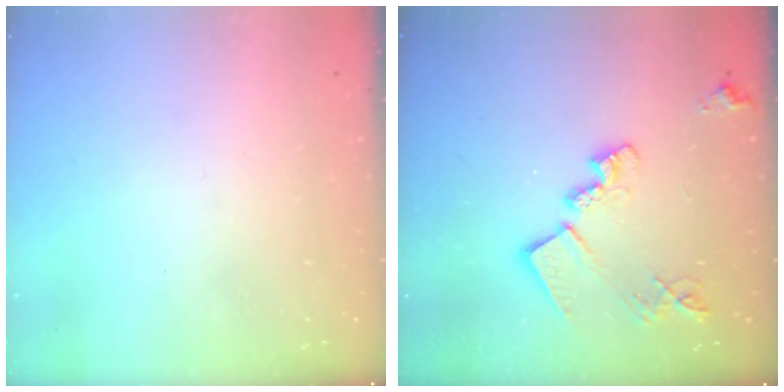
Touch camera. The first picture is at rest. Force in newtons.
{"total": 15.2, "press": 15.1, "slide": 0.5}